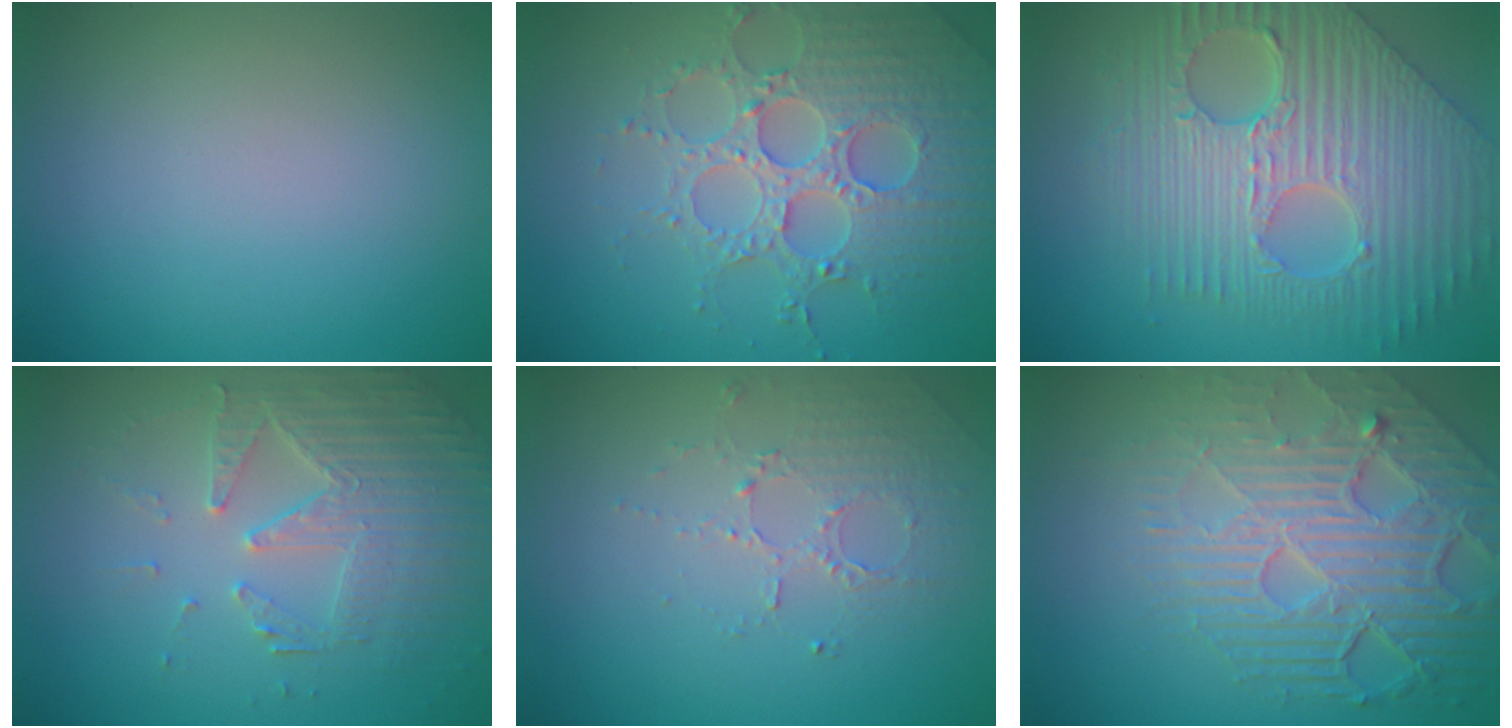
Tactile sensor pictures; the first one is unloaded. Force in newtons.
{"total": 5.1, "press": 5.0, "slide": 1.1}
{"total": 10.1, "press": 7.1, "slide": 7.2}
{"total": 4.1, "press": 3.9, "slide": 1.4}
{"total": 1.7, "press": 1.2, "slide": 1.2}
{"total": 8.5, "press": 5.8, "slide": 6.3}